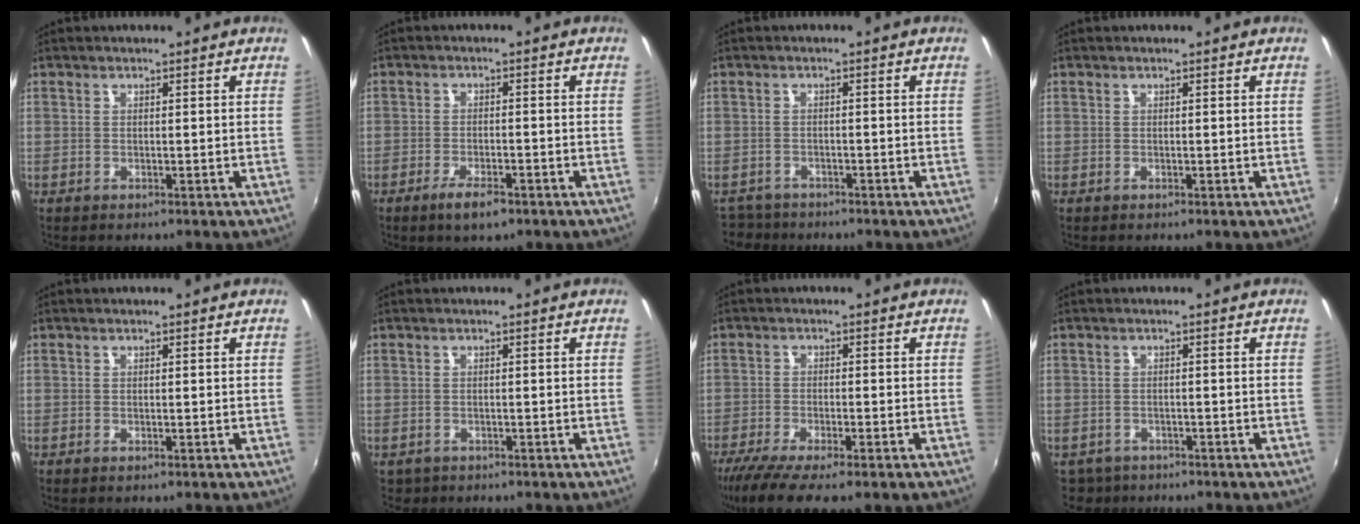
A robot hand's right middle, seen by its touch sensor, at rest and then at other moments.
{"total": 4.9, "force": [-3.2, 1.5, 3.4], "torque": [-0.081, -0.011, -0.058]}
{"total": 3.9, "force": [-3.5, 1.6, 0.1], "torque": [-0.019, -0.008, -0.064]}
{"total": 0.0}
{"total": 0.0}
{"total": 1.6, "force": [-0.9, 1.2, 0.5], "torque": [-0.015, -0.003, -0.011]}
{"total": 9.6, "force": [-7.1, 1.5, 6.2], "torque": [-0.143, -0.041, -0.123]}
{"total": 4.0, "force": [-3.1, 2.5, 0.8], "torque": [-0.028, -0.008, -0.048]}